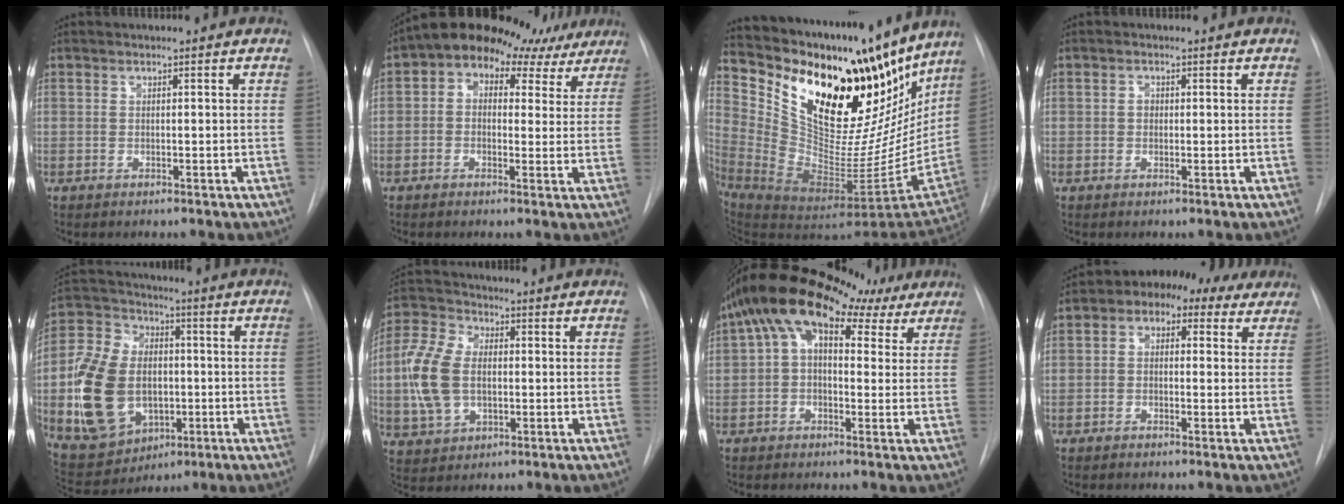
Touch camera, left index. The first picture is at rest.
{"total": 13.8, "force": [9.8, 8.0, 5.7], "torque": [-0.068, 0.050, 0.117]}
{"total": 30.3, "force": [22.7, 12.1, 15.9], "torque": [-0.297, 0.000, 0.343]}
{"total": 1.0, "force": [0.0, 0.9, 0.5], "torque": [-0.009, 0.002, -0.002]}
{"total": 17.1, "force": [-2.1, 12.2, 11.8], "torque": [-0.272, 0.023, -0.020]}
{"total": 9.9, "force": [-0.1, 6.4, 7.5], "torque": [-0.185, 0.019, 0.000]}
{"total": 13.5, "force": [7.9, 7.7, 7.9], "torque": [-0.123, 0.077, 0.117]}
{"total": 8.5, "force": [4.3, 5.4, 5.0], "torque": [-0.061, 0.049, 0.050]}